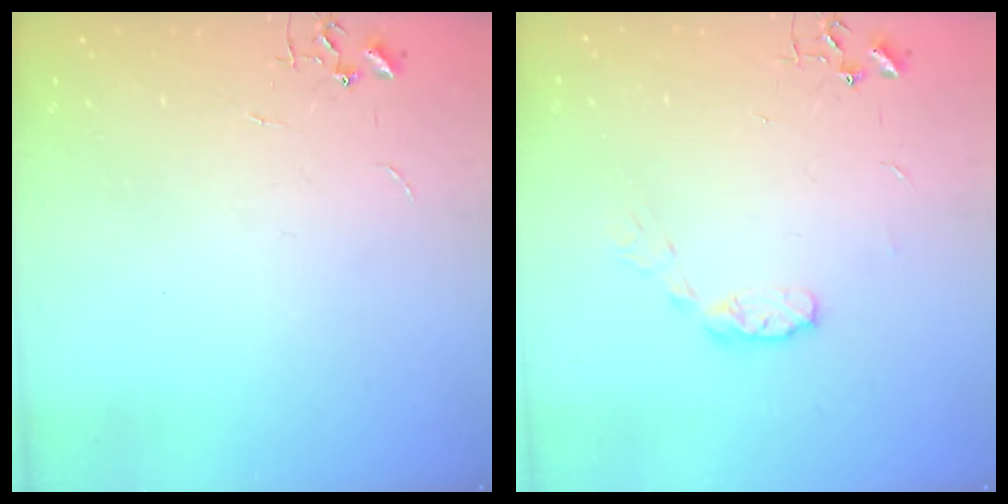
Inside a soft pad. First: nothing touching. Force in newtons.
{"total": 6.5, "press": 6.5, "slide": 0.5}